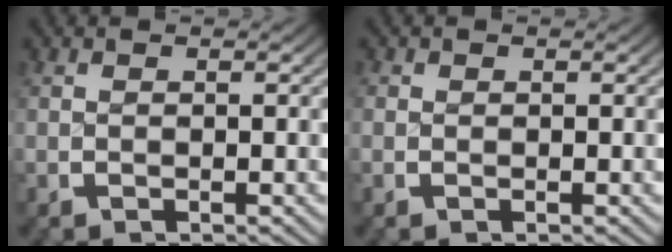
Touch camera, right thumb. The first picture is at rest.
{"total": 0.5, "force": [0.0, 0.5, 0.1], "torque": [-0.003, -0.005, 0.000]}